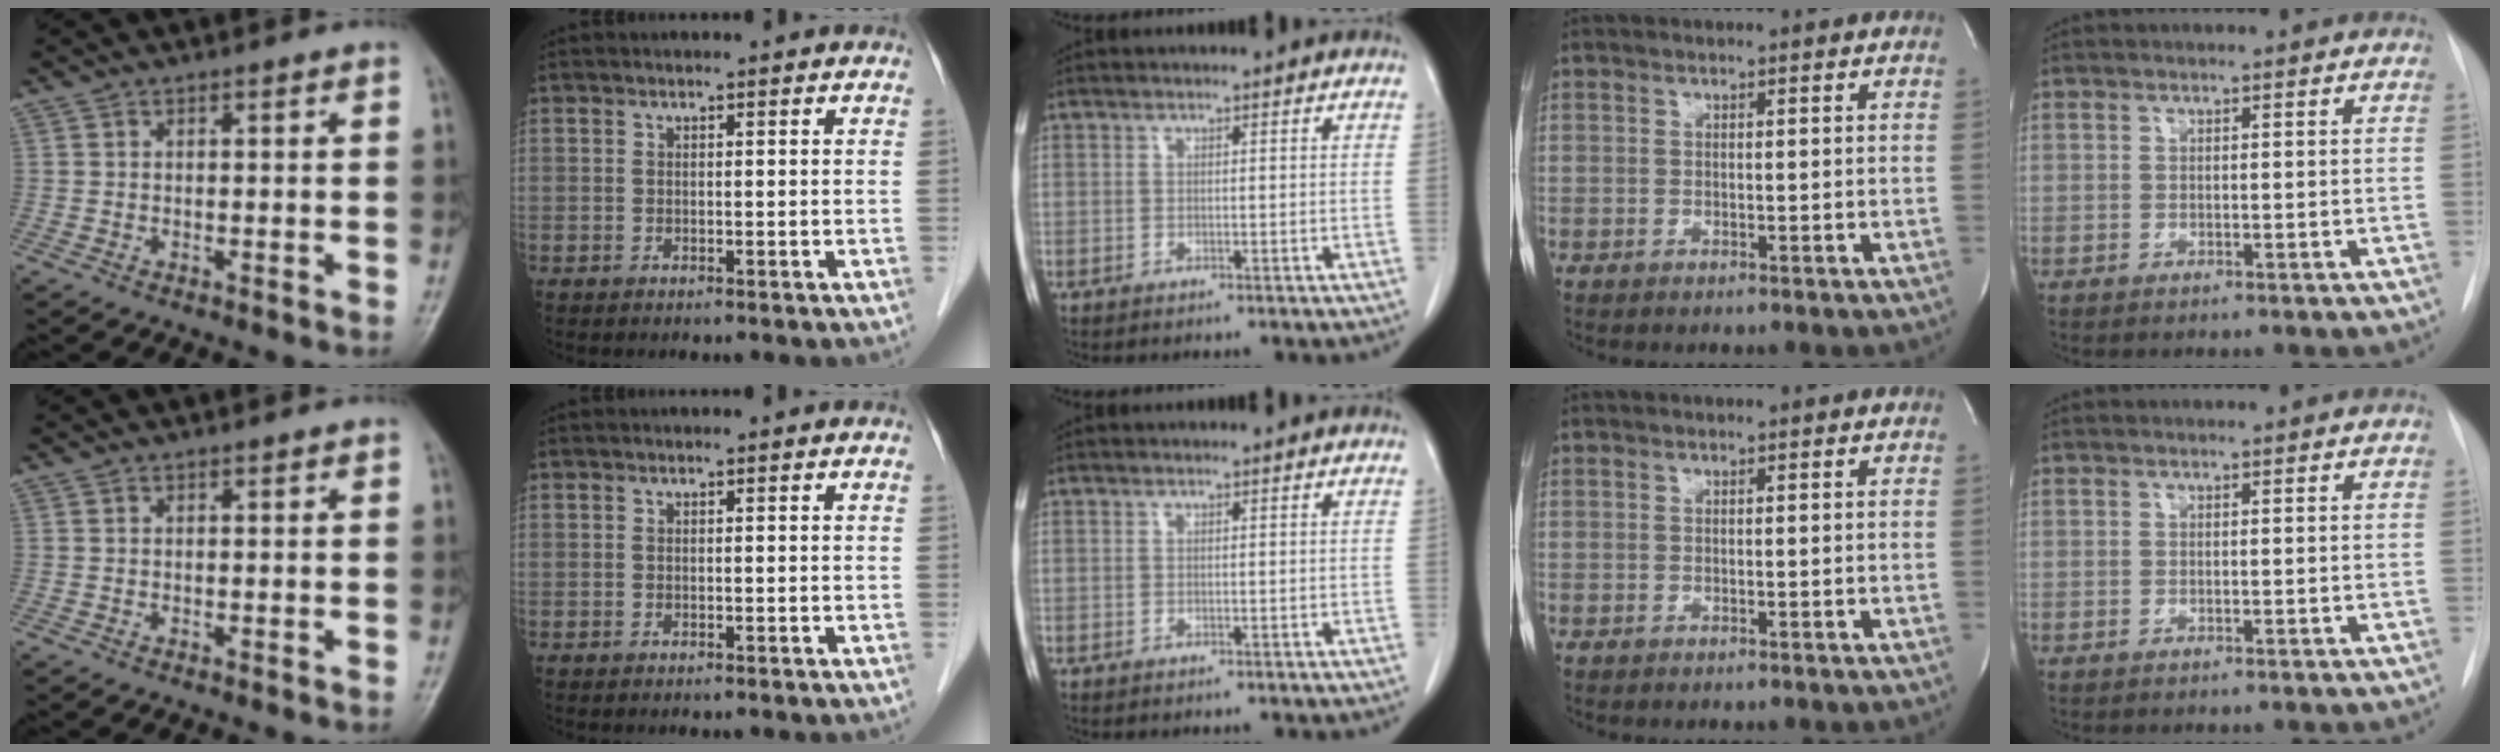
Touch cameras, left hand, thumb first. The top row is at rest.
{}